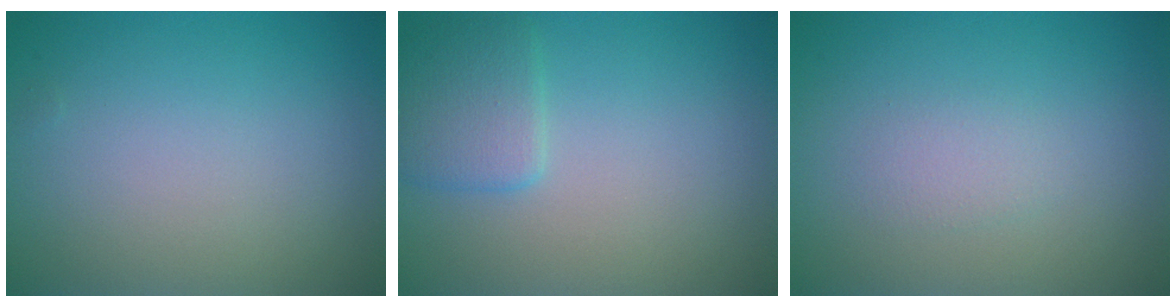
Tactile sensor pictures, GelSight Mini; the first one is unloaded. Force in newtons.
{"total": 2.6, "press": 2.6, "slide": 0.1}
{"total": 1.1, "press": 1.1, "slide": 0.1}